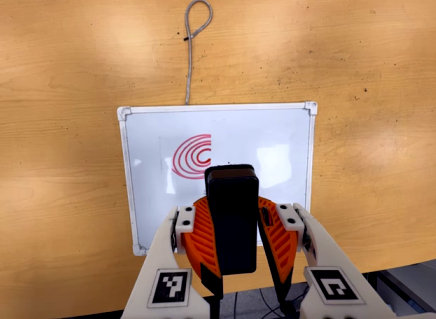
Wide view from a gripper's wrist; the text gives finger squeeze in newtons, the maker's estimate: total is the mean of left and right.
{"total": 11.5, "left": 10.9, "right": 12.1}